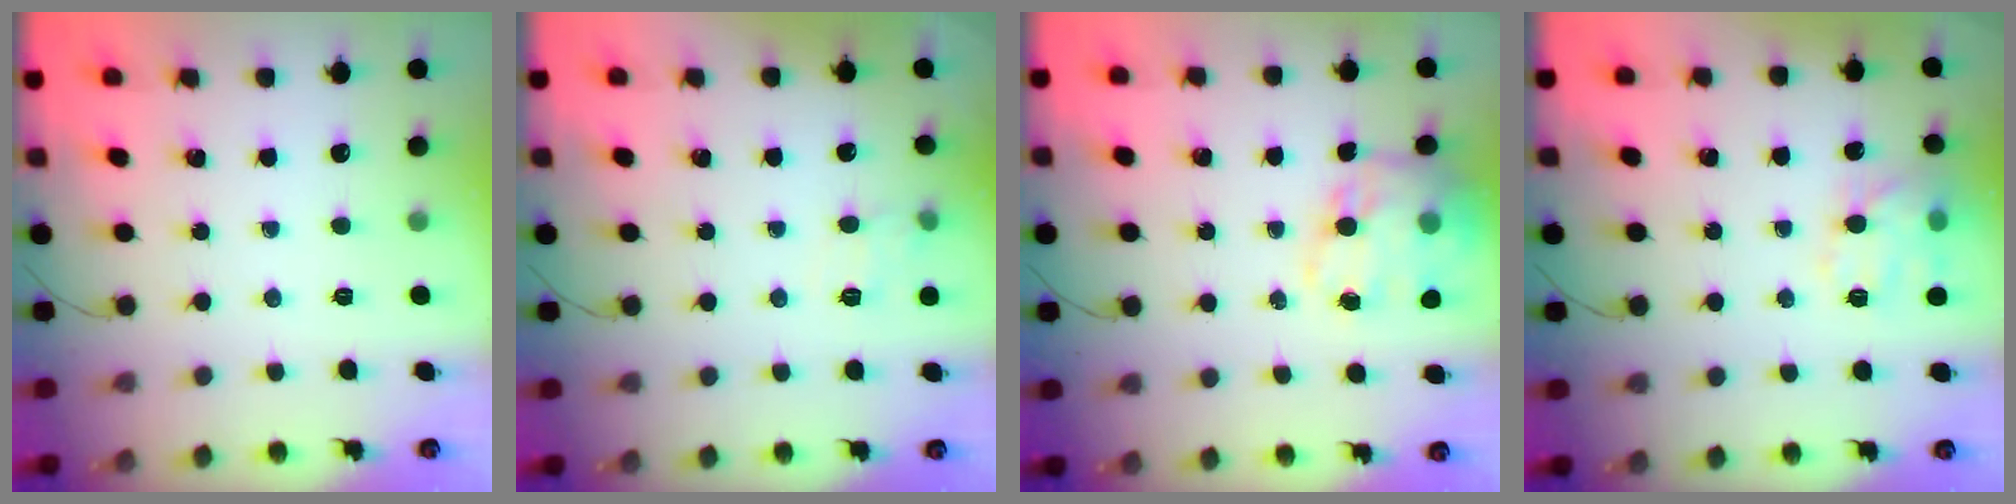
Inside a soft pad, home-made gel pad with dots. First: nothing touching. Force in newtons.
{"total": 5.5, "press": 5.2, "slide": 1.8}
{"total": 17.3, "press": 16.8, "slide": 4.3}
{"total": 12.0, "press": 11.9, "slide": 0.8}